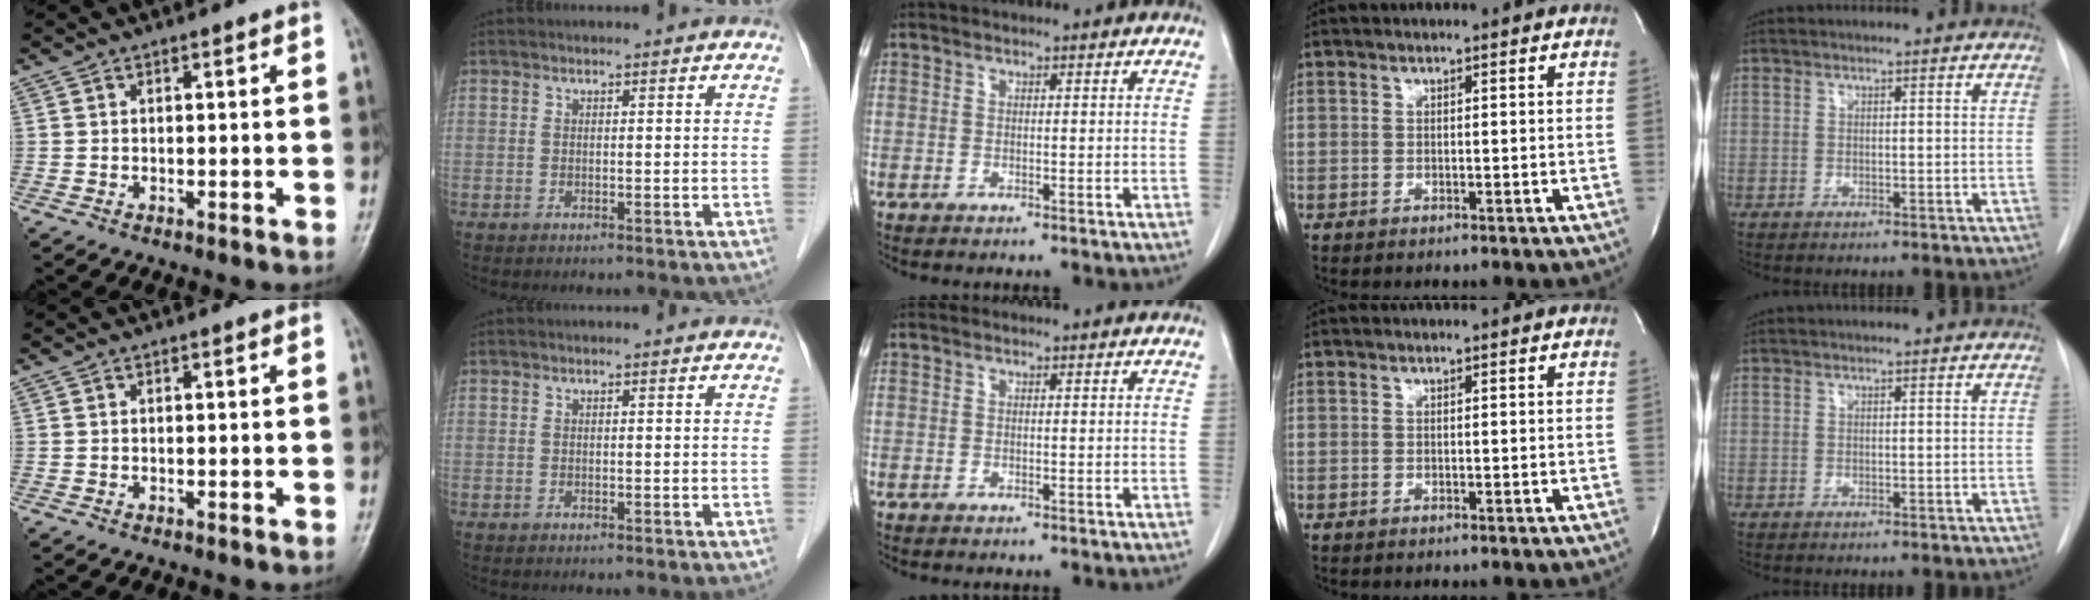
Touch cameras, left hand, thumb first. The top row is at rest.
{}